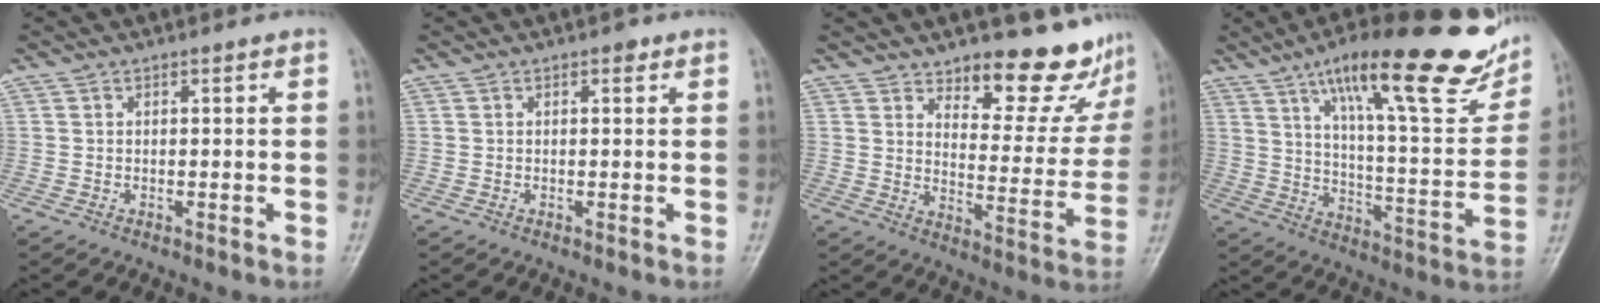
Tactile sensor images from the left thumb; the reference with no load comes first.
{"total": 0.9, "force": [0.5, 0.5, 0.5], "torque": [-0.001, 0.000, 0.003]}
{"total": 14.3, "force": [12.0, 5.0, 5.9], "torque": [-0.029, -0.107, 0.158]}
{"total": 27.6, "force": [16.7, 7.0, 20.8], "torque": [-0.269, -0.043, 0.255]}